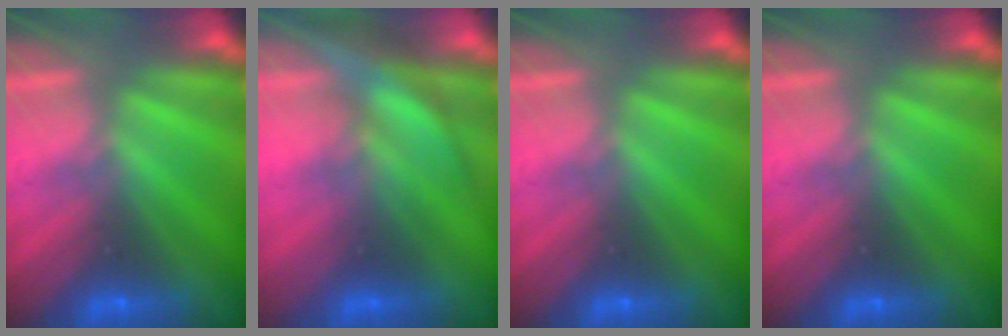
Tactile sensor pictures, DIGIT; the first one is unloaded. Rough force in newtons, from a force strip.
{"total": 3.5}
{"total": 0.0}
{"total": 0.0}